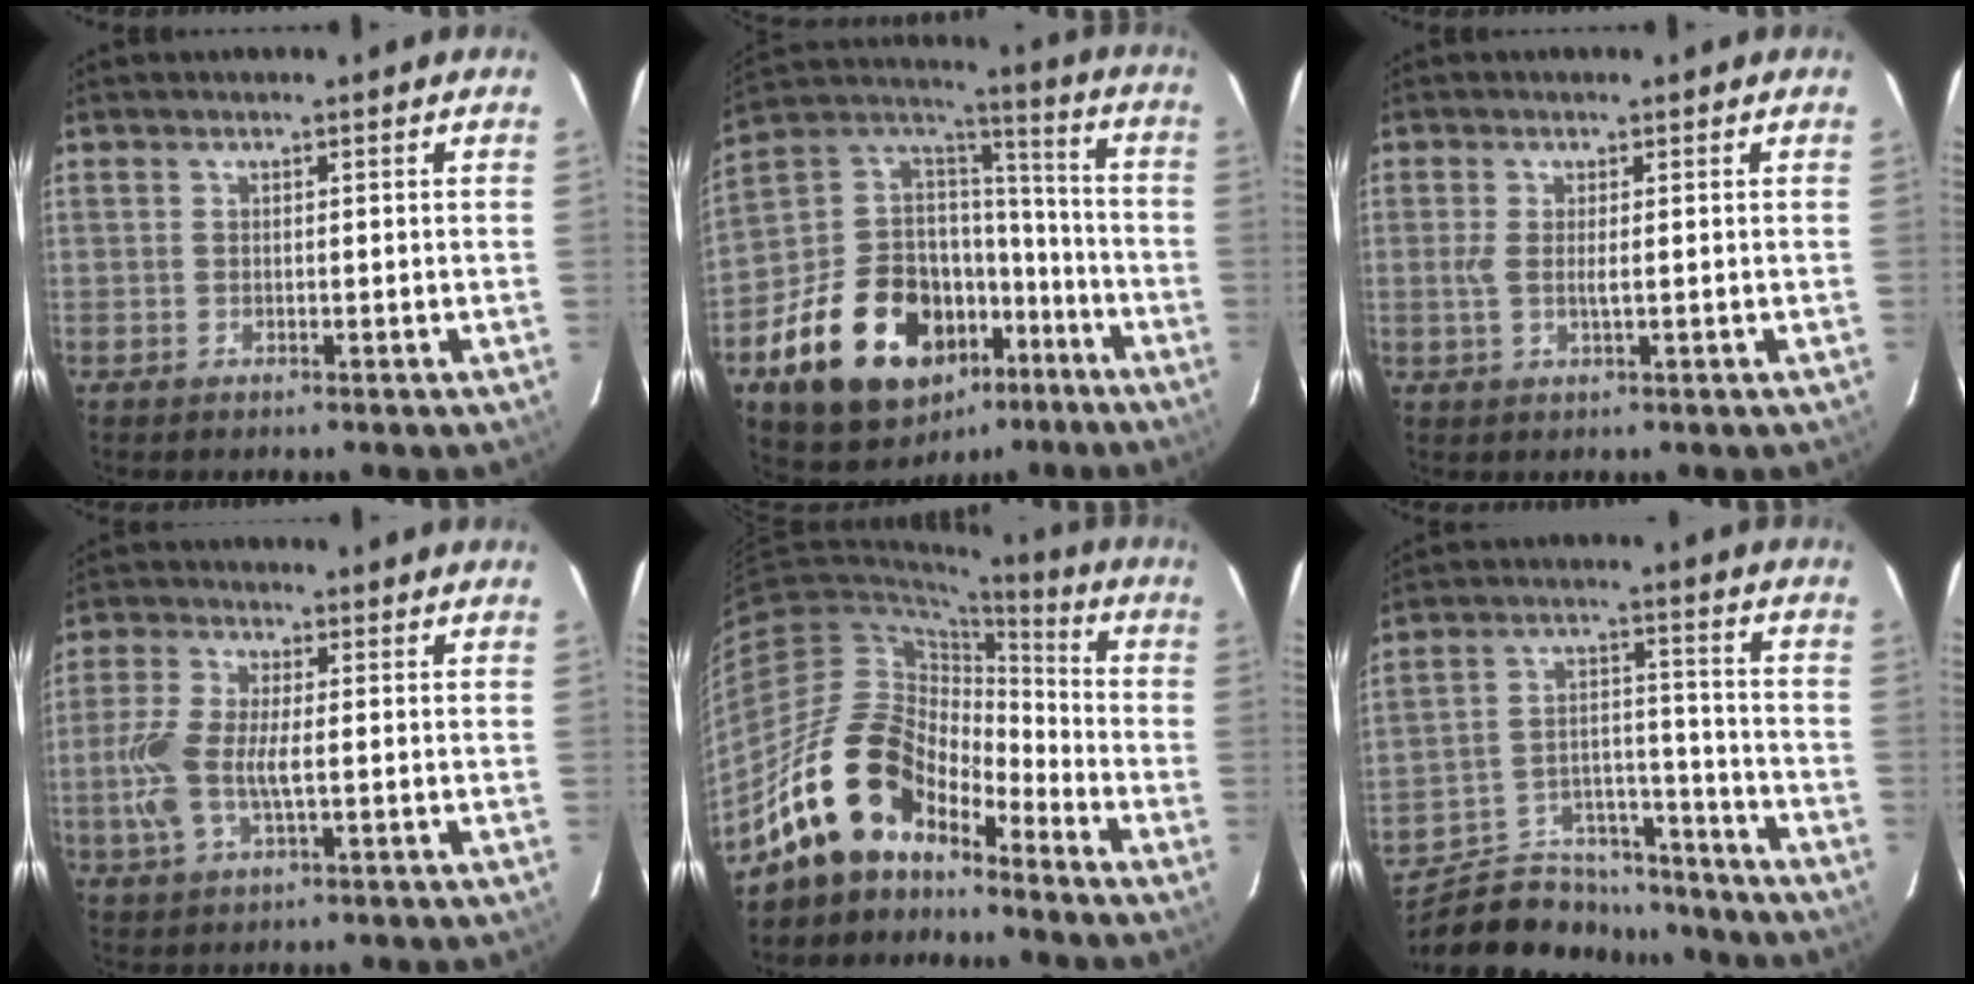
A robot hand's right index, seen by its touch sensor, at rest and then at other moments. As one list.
[{"total": 26.1, "force": [-12.8, 17.0, 15.1], "torque": [-0.325, 0.034, -0.189]}, {"total": 2.6, "force": [0.1, 0.4, 2.6], "torque": [-0.055, -0.001, -0.001]}, {"total": 8.5, "force": [-1.1, 3.2, 7.8], "torque": [-0.177, 0.001, -0.021]}, {"total": 14.9, "force": [-11.4, 7.1, 6.6], "torque": [-0.122, 0.018, -0.210]}, {"total": 17.5, "force": [-15.2, 7.5, 4.3], "torque": [-0.098, 0.042, -0.225]}]